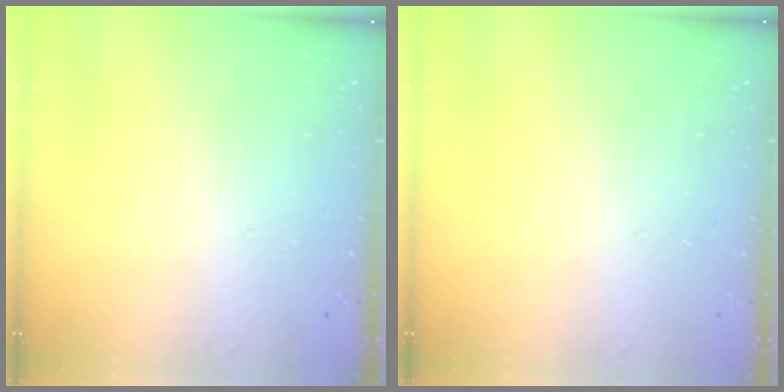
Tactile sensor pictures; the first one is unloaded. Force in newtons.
{"total": 0.0}